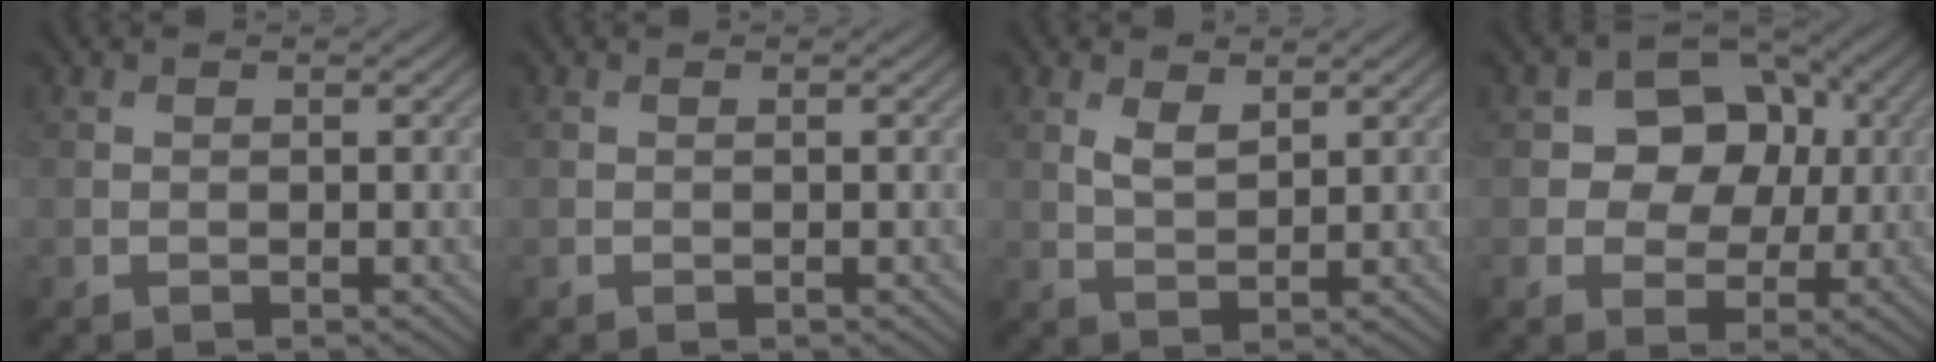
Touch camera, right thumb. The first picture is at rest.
{"total": 0.0}
{"total": 2.6, "force": [1.4, 1.2, 1.9], "torque": [-0.045, -0.005, 0.032]}
{"total": 8.3, "force": [1.3, 6.8, 4.7], "torque": [-0.080, 0.011, 0.001]}